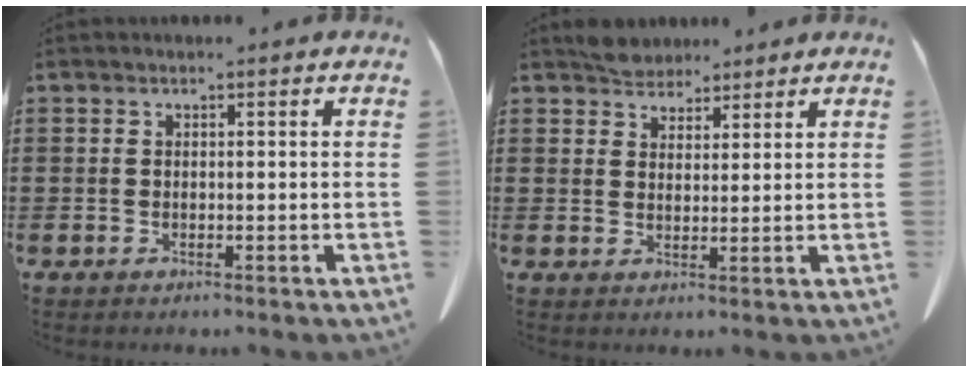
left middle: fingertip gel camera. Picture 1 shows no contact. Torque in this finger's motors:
{"motor_torque": [0.01, -0.07, 0.07, 0.00]}